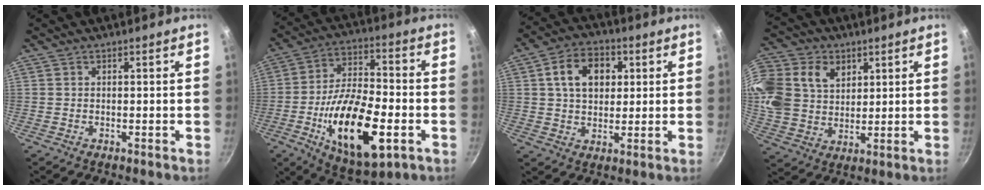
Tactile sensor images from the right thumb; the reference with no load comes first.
{"total": 21.7, "force": [-6.5, 9.7, 18.3], "torque": [-0.302, 0.024, -0.104]}
{"total": 10.8, "force": [2.8, 7.7, 7.0], "torque": [-0.094, 0.007, 0.038]}
{"total": 21.9, "force": [8.1, 16.9, 11.5], "torque": [-0.269, 0.020, 0.153]}